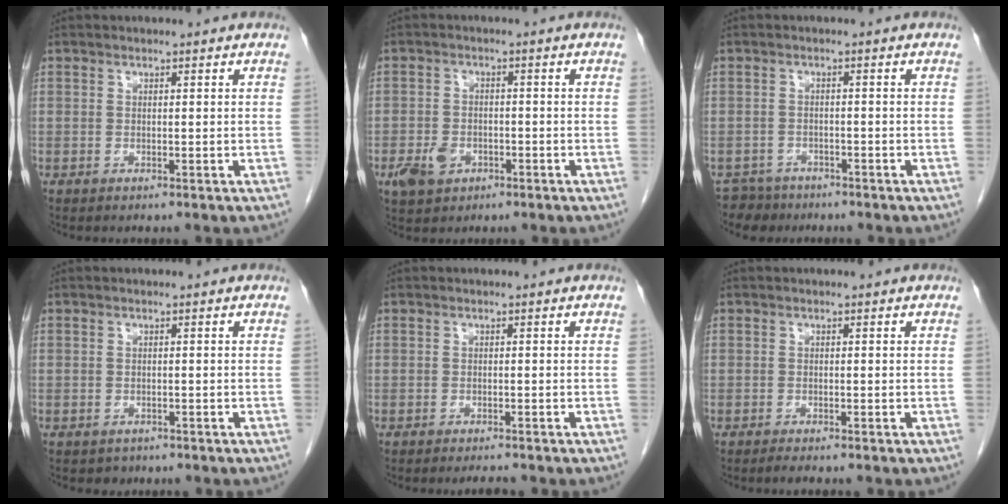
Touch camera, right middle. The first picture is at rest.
{"total": 4.6, "force": [-2.1, 3.2, 2.5], "torque": [-0.052, 0.001, -0.027]}
{"total": 3.7, "force": [-3.0, 2.0, -0.6], "torque": [0.010, 0.002, -0.052]}
{"total": 1.2, "force": [-0.9, 0.8, -0.1], "torque": [-0.009, -0.001, -0.012]}
{"total": 1.5, "force": [-1.4, 0.1, 0.6], "torque": [-0.013, -0.007, -0.016]}
{"total": 1.3, "force": [-1.1, -0.1, 0.7], "torque": [-0.018, -0.006, -0.016]}